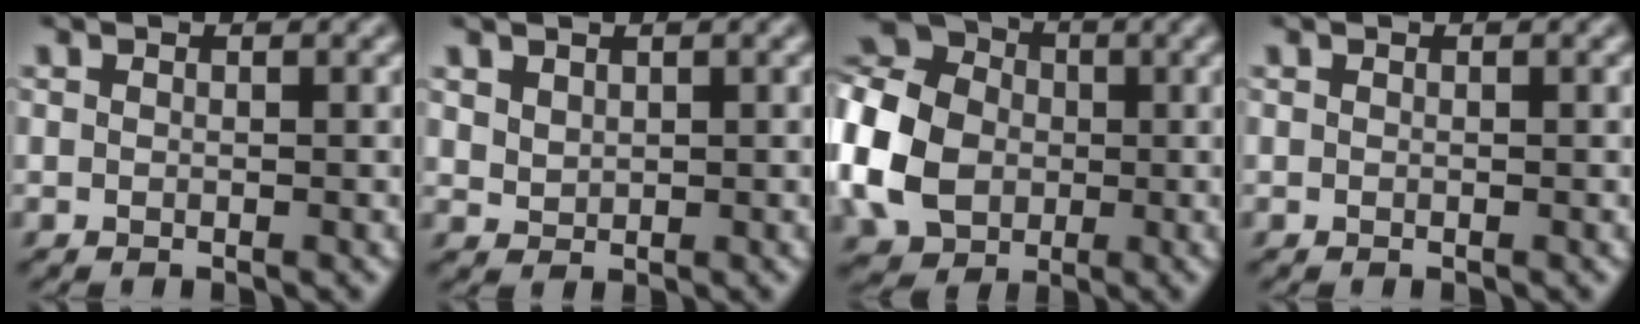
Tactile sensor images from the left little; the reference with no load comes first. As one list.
[{"total": 1.1, "force": [0.7, 0.7, 0.4], "torque": [-0.012, -0.004, 0.019]}, {"total": 10.4, "force": [-1.9, 8.4, 5.8], "torque": [-0.156, 0.006, -0.056]}, {"total": 0.0}]